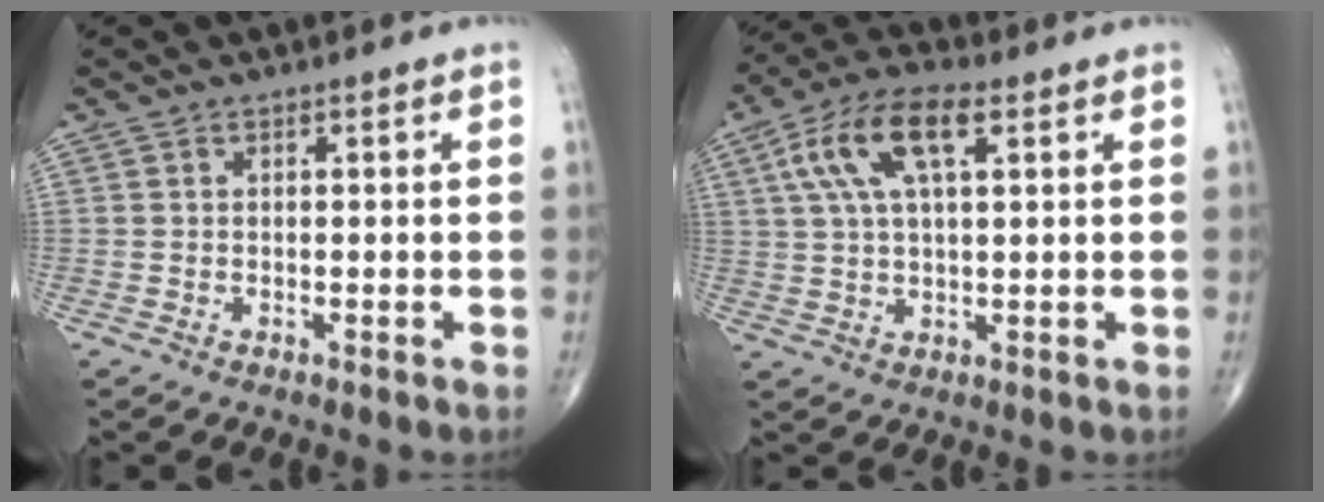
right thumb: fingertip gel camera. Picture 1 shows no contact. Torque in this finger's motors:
{"motor_torque": [0.21, 0.23, 0.92, 0.68, 0.14]}